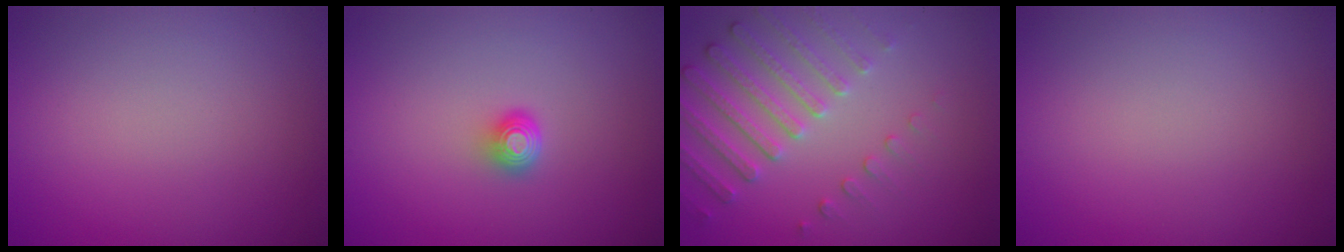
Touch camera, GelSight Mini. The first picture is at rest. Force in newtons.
{"total": 1.7, "press": 1.3, "slide": 1.1}
{"total": 4.9, "press": 3.6, "slide": 3.3}
{"total": 0.0}